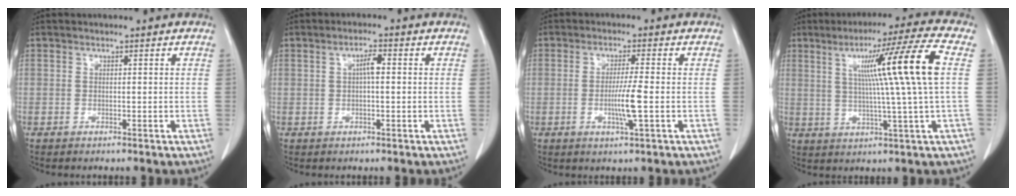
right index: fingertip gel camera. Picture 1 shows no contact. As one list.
[{"total": 3.0, "force": [0.4, 0.9, 2.8], "torque": [-0.055, 0.010, 0.008]}, {"total": 5.3, "force": [-1.1, -0.1, 5.2], "torque": [-0.098, -0.009, -0.020]}, {"total": 14.5, "force": [3.0, -2.1, 14.1], "torque": [-0.215, 0.013, 0.049]}]